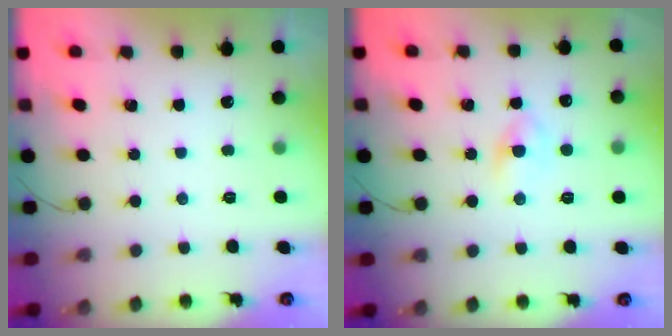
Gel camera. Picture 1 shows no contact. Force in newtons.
{"total": 3.1, "press": 2.8, "slide": 1.2}